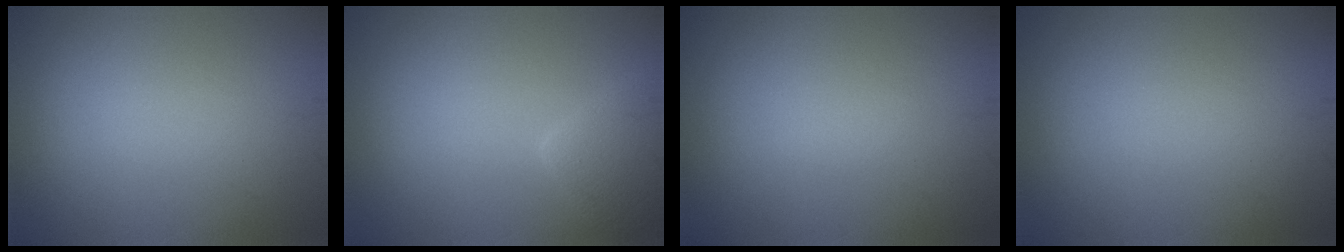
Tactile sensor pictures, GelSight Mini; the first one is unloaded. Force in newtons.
{"total": 3.3, "press": 3.3, "slide": 0.3}
{"total": 0.5, "press": 0.5, "slide": 0.1}
{"total": 0.0}